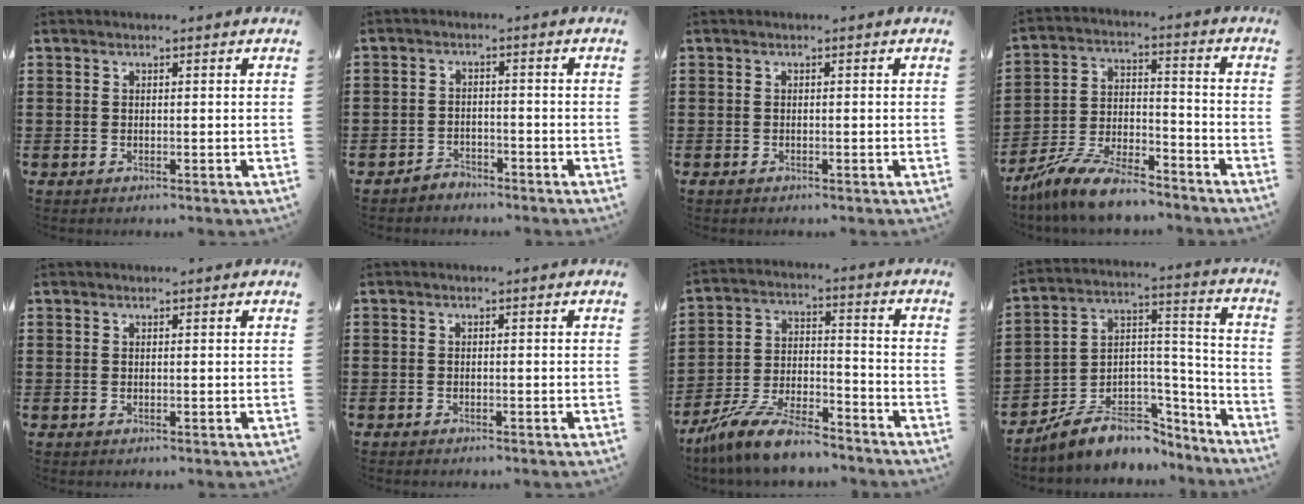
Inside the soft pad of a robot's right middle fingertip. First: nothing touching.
{"total": 2.7, "force": [-2.6, 0.8, -0.3], "torque": [-0.003, 0.004, -0.059]}
{"total": 0.5, "force": [-0.4, 0.2, 0.2], "torque": [-0.005, -0.002, -0.008]}
{"total": 9.8, "force": [-8.7, 1.7, 4.2], "torque": [-0.084, 0.019, -0.170]}
{"total": 0.0}
{"total": 0.7, "force": [-0.7, 0.2, 0.1], "torque": [-0.004, 0.000, -0.015]}
{"total": 10.1, "force": [-8.8, 1.7, 4.7], "torque": [-0.092, 0.022, -0.173]}
{"total": 6.8, "force": [-5.5, 3.7, 1.5], "torque": [-0.038, 0.005, -0.103]}